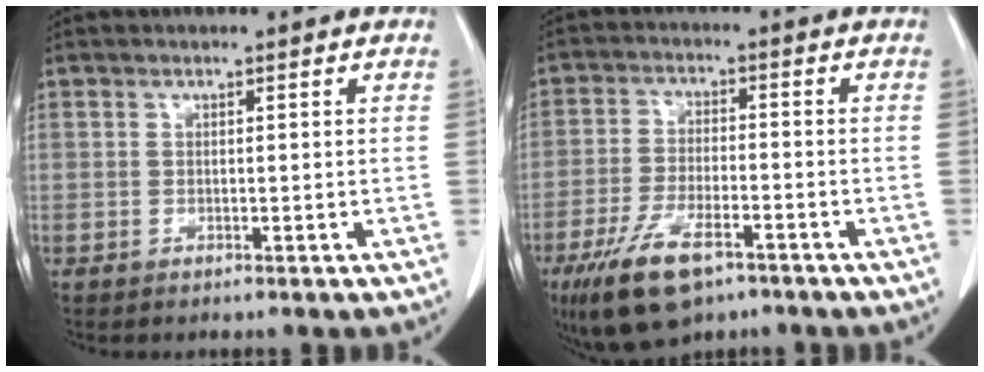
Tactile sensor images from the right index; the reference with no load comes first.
{"total": 10.8, "force": [-6.6, 3.8, 7.6], "torque": [-0.153, -0.015, -0.112]}